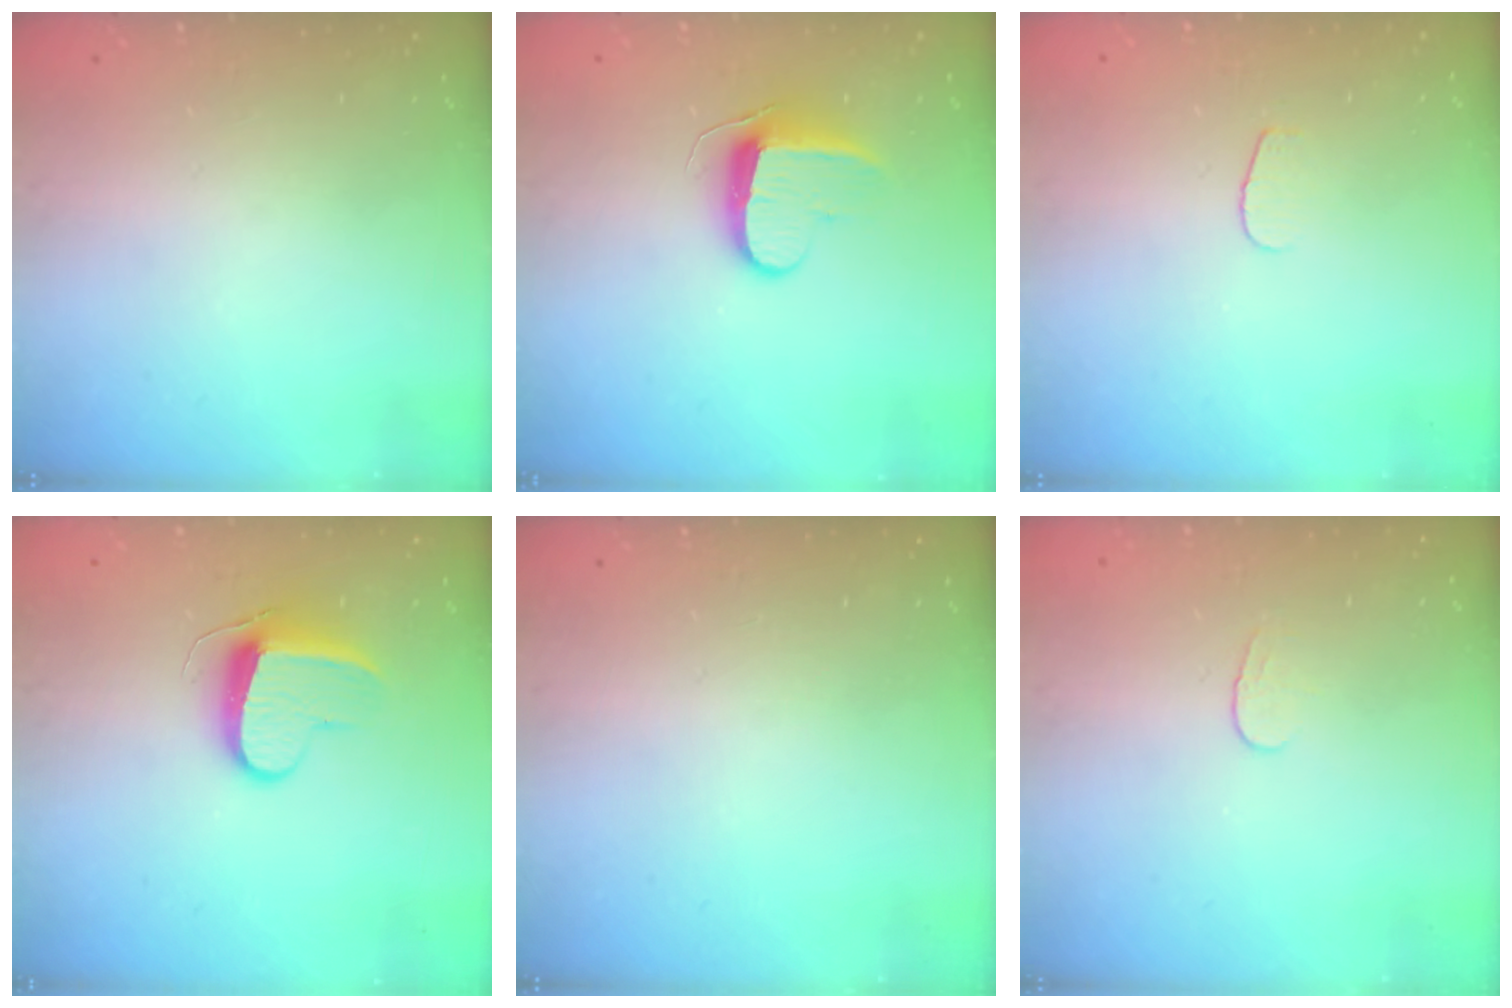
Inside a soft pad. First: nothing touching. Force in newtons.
{"total": 9.5, "press": 9.5, "slide": 0.6}
{"total": 3.5, "press": 3.5, "slide": 0.3}
{"total": 9.4, "press": 9.4, "slide": 0.5}
{"total": 0.0}
{"total": 3.8, "press": 3.8, "slide": 0.3}